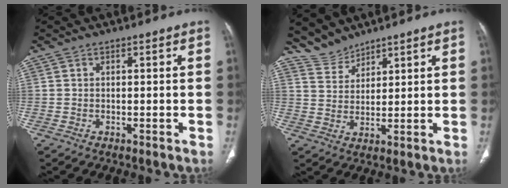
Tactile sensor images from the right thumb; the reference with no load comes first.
{"total": 4.4, "force": [4.2, 1.2, -0.3], "torque": [0.018, -0.023, 0.093]}